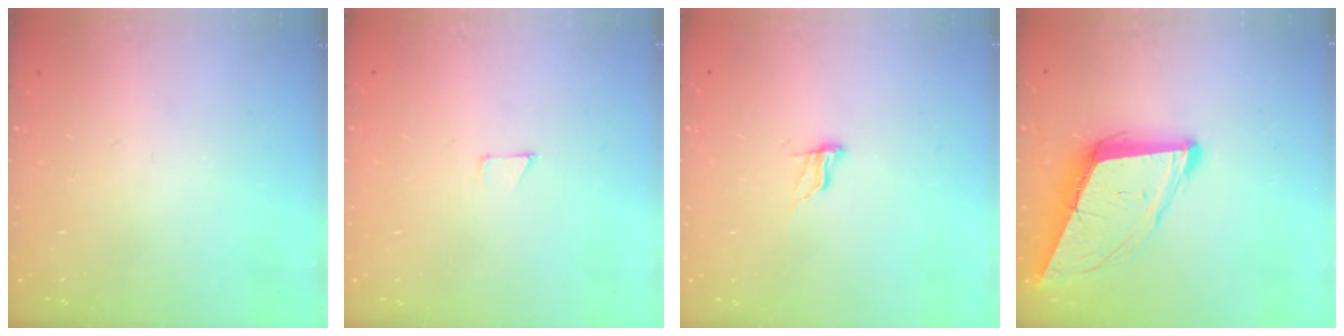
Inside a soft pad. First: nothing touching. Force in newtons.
{"total": 2.8, "press": 2.8, "slide": 0.2}
{"total": 7.5, "press": 7.2, "slide": 1.8}
{"total": 11.4, "press": 10.8, "slide": 3.7}